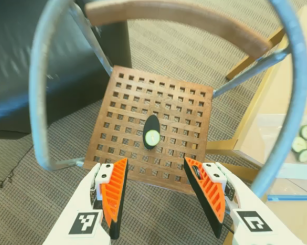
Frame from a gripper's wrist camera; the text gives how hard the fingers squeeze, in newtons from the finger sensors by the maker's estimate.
{"total": 0.0}